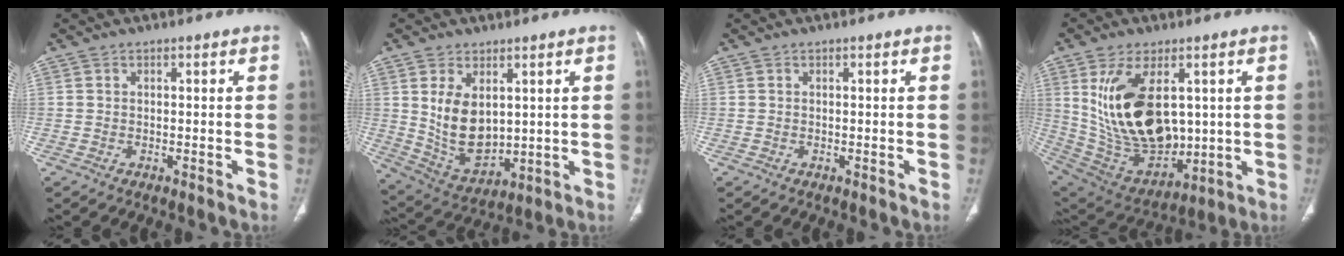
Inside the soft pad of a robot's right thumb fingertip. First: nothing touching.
{"total": 11.4, "force": [2.5, 6.9, 8.8], "torque": [-0.137, -0.022, 0.073]}
{"total": 0.0}
{"total": 21.4, "force": [3.9, 12.4, 17.0], "torque": [-0.296, -0.023, 0.101]}